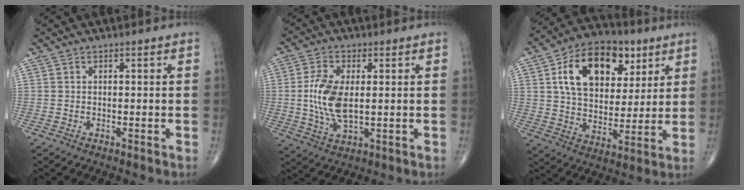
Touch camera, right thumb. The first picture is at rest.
{"total": 9.6, "force": [0.5, 4.8, 8.3], "torque": [-0.179, -0.009, 0.014]}
{"total": 19.1, "force": [7.2, 12.3, 12.7], "torque": [-0.173, -0.013, 0.120]}